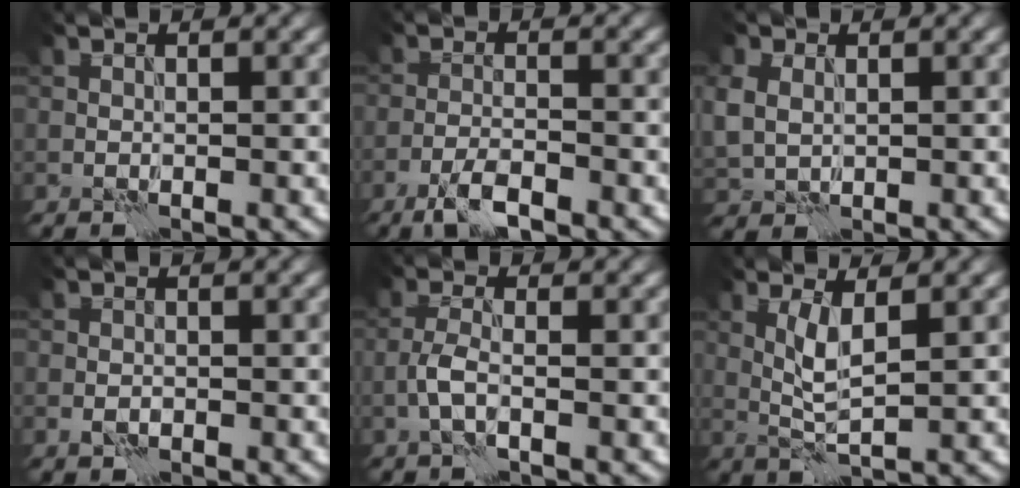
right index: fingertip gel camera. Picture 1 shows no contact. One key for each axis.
{"total": 3.4, "fx": -2.4, "fy": 0.8, "fz": 2.3, "tx": -0.048, "ty": 0.002, "tz": -0.053}
{"total": 3.1, "fx": 0.6, "fy": 2.5, "fz": 1.8, "tx": -0.050, "ty": 0.001, "tz": 0.016}
{"total": 1.0, "fx": -0.4, "fy": 0.8, "fz": 0.6, "tx": -0.009, "ty": -0.001, "tz": -0.009}
{"total": 2.1, "fx": -0.9, "fy": 0.6, "fz": 1.8, "tx": -0.041, "ty": 0.003, "tz": -0.025}
{"total": 2.9, "fx": 0.7, "fy": 0.5, "fz": 2.8, "tx": -0.064, "ty": -0.001, "tz": 0.017}